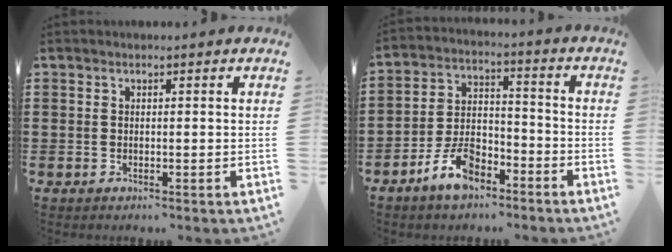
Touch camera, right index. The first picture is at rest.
{"total": 7.5, "force": [-5.2, 3.5, 4.2], "torque": [-0.094, 0.015, -0.099]}